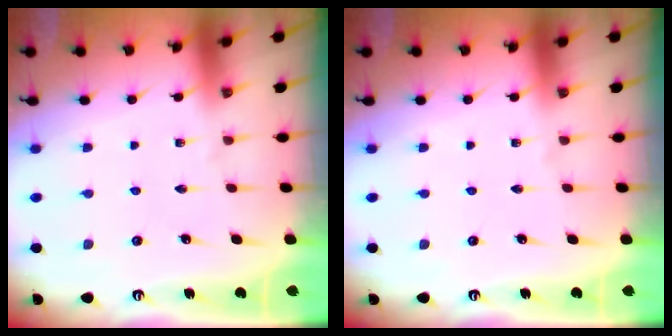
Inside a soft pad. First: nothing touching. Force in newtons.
{"total": 0.0}